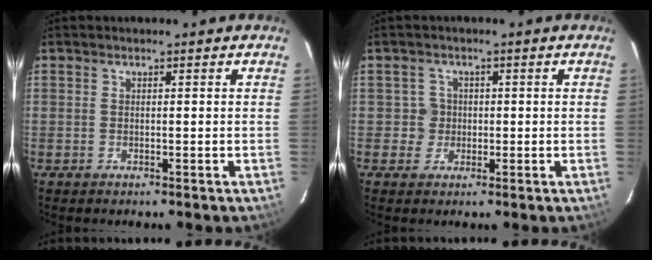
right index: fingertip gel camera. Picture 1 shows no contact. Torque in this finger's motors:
{"motor_torque": [-0.04, 0.05, 0.02, 0.00]}